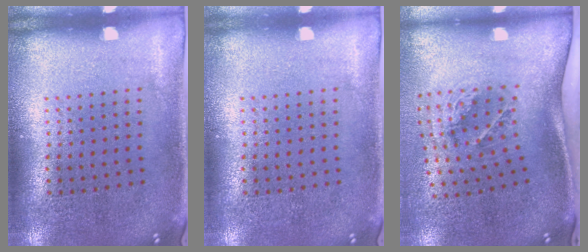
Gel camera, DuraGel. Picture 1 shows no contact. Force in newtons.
{"total": 0.0}
{"total": 1.9, "press": 1.2, "slide": 1.5}